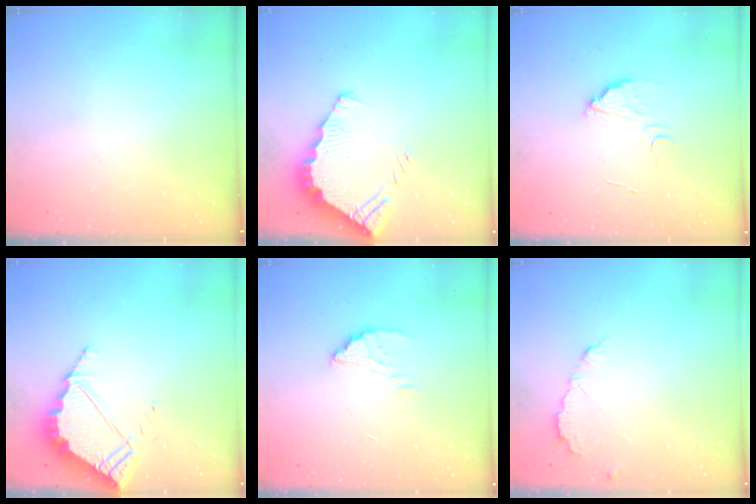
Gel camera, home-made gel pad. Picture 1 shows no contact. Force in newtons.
{"total": 4.4, "press": 4.4, "slide": 0.2}
{"total": 3.6, "press": 3.6, "slide": 0.3}
{"total": 5.9, "press": 5.9, "slide": 0.4}
{"total": 2.4, "press": 2.4, "slide": 0.0}
{"total": 3.9, "press": 3.9, "slide": 0.3}